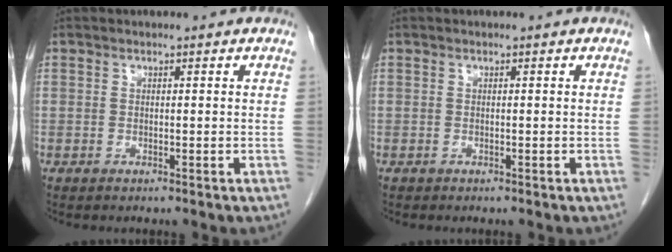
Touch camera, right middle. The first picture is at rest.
{"total": 0.0}